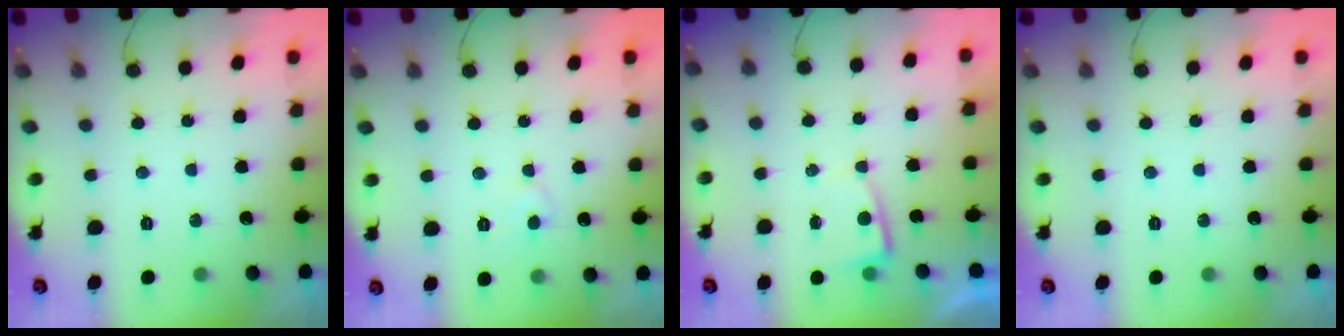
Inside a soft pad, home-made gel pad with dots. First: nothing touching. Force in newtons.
{"total": 4.6, "press": 4.6, "slide": 0.4}
{"total": 2.2, "press": 2.2, "slide": 0.4}
{"total": 0.0}